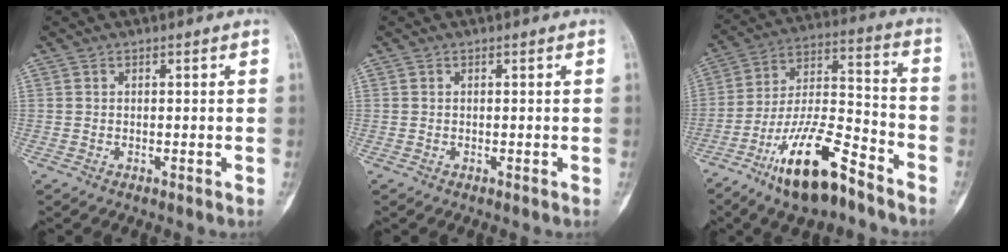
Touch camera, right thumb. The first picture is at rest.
{"total": 0.0}
{"total": 17.4, "force": [-11.3, 5.7, 12.0], "torque": [-0.211, 0.078, -0.205]}